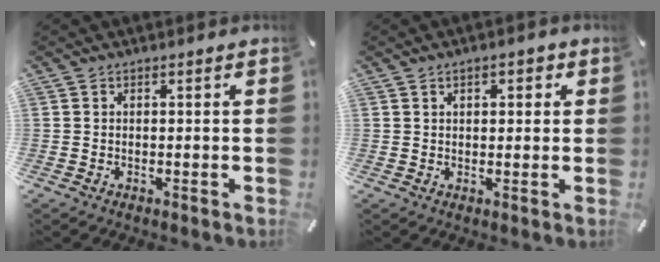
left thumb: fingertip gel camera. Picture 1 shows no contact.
{"total": 3.0, "force": [1.0, 1.7, 2.3], "torque": [-0.030, 0.002, 0.010]}